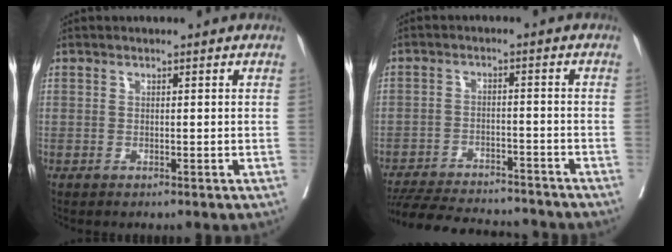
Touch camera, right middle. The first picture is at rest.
{"total": 17.6, "force": [-16.1, 3.3, 6.1], "torque": [-0.142, -0.018, -0.231]}